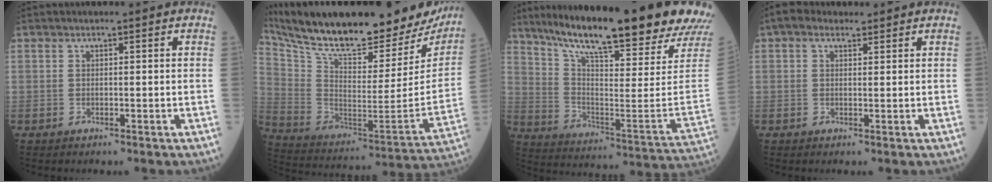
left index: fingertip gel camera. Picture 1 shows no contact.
{"total": 32.9, "force": [28.3, 7.6, 15.0], "torque": [-0.281, -0.054, 0.403]}
{"total": 26.3, "force": [21.4, 1.0, 15.3], "torque": [-0.262, -0.052, 0.312]}
{"total": 2.7, "force": [1.7, 1.6, 1.3], "torque": [-0.034, 0.026, 0.030]}